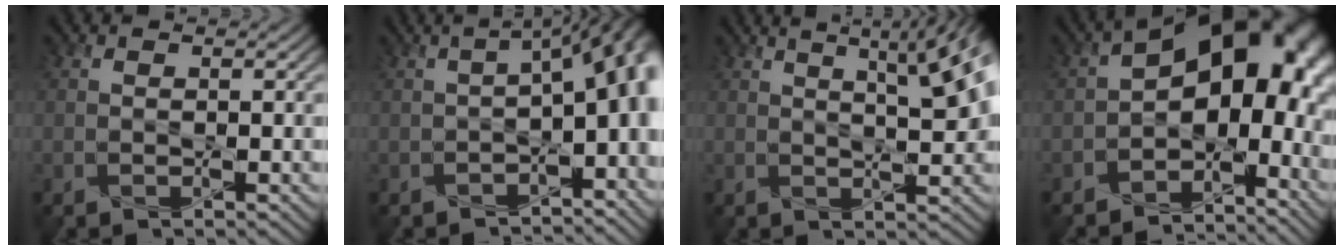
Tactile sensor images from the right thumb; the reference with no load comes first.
{"total": 11.3, "force": [-1.6, 5.7, 9.6], "torque": [-0.118, -0.026, -0.002]}
{"total": 10.0, "force": [4.1, 3.1, 8.6], "torque": [-0.098, 0.034, 0.042]}
{"total": 15.6, "force": [-2.2, 10.1, 11.7], "torque": [-0.147, -0.018, -0.024]}